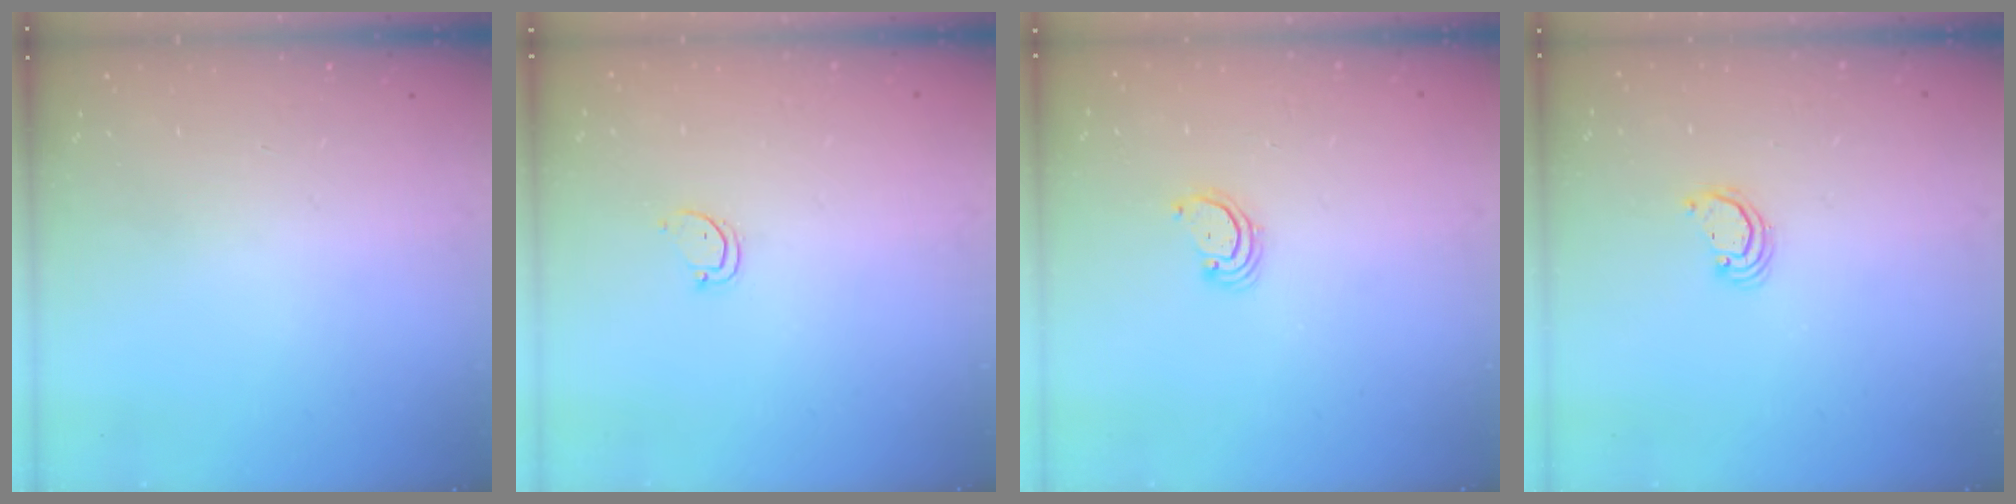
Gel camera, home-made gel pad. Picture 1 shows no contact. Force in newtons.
{"total": 2.6, "press": 2.6, "slide": 0.3}
{"total": 2.3, "press": 2.3, "slide": 0.2}
{"total": 2.3, "press": 2.3, "slide": 0.3}